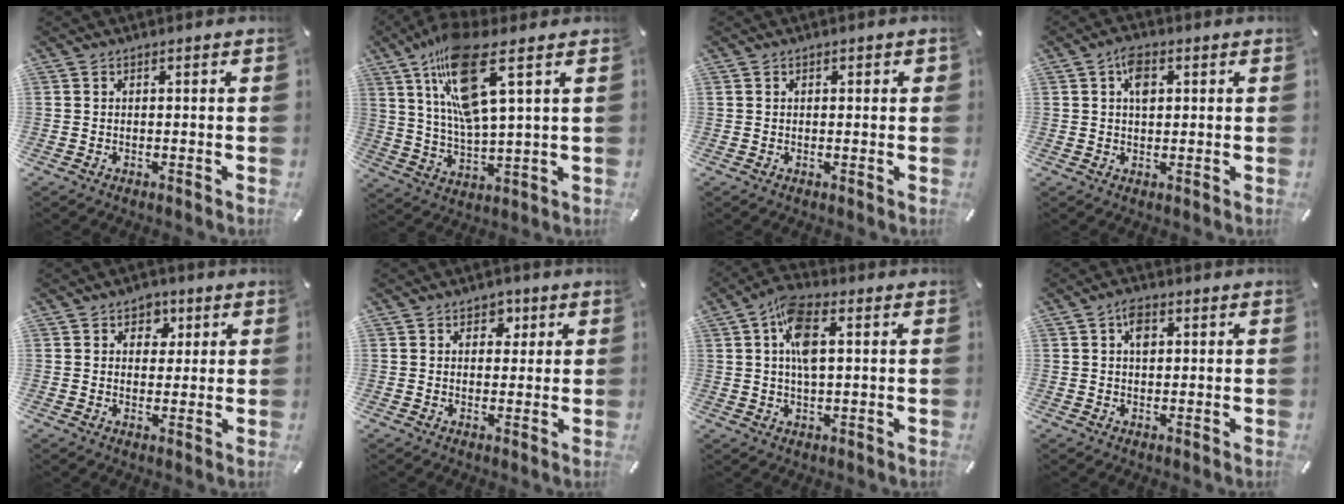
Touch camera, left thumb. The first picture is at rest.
{"total": 16.4, "force": [8.7, 4.1, 13.2], "torque": [-0.257, -0.028, 0.144]}
{"total": 0.7, "force": [0.1, 0.6, 0.3], "torque": [0.003, 0.002, -0.001]}
{"total": 4.7, "force": [1.4, 2.9, 3.4], "torque": [-0.056, 0.001, 0.020]}
{"total": 4.6, "force": [1.7, 4.0, 1.5], "torque": [-0.010, -0.003, 0.025]}
{"total": 3.8, "force": [1.6, 3.1, 1.6], "torque": [0.001, -0.007, 0.017]}
{"total": 8.9, "force": [2.0, 4.2, 7.6], "torque": [-0.146, 0.007, 0.034]}
{"total": 3.7, "force": [1.1, 2.4, 2.6], "torque": [-0.040, 0.002, 0.015]}